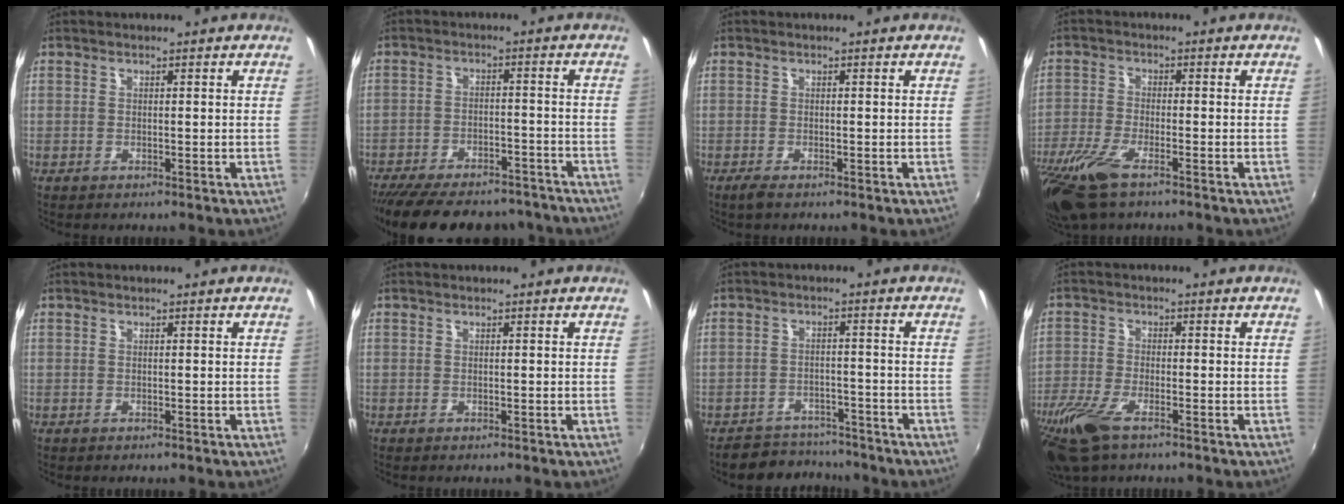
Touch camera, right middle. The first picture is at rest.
{"total": 21.7, "force": [-18.2, 7.6, 9.1], "torque": [-0.191, -0.010, -0.244]}
{"total": 1.6, "force": [-1.1, 0.3, 1.1], "torque": [-0.024, -0.007, -0.021]}
{"total": 10.8, "force": [-7.2, 3.0, 7.4], "torque": [-0.179, -0.038, -0.143]}
{"total": 0.0}
{"total": 0.0}
{"total": 8.5, "force": [-7.6, 3.5, 1.2], "torque": [-0.037, 0.013, -0.106]}
{"total": 11.7, "force": [-7.6, 4.2, 7.8], "torque": [-0.191, -0.039, -0.151]}